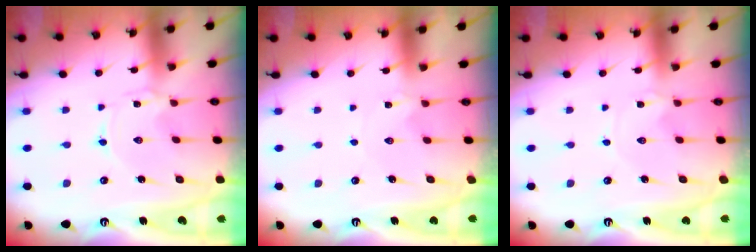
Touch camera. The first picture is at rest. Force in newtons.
{"total": 0.0}
{"total": 0.0}